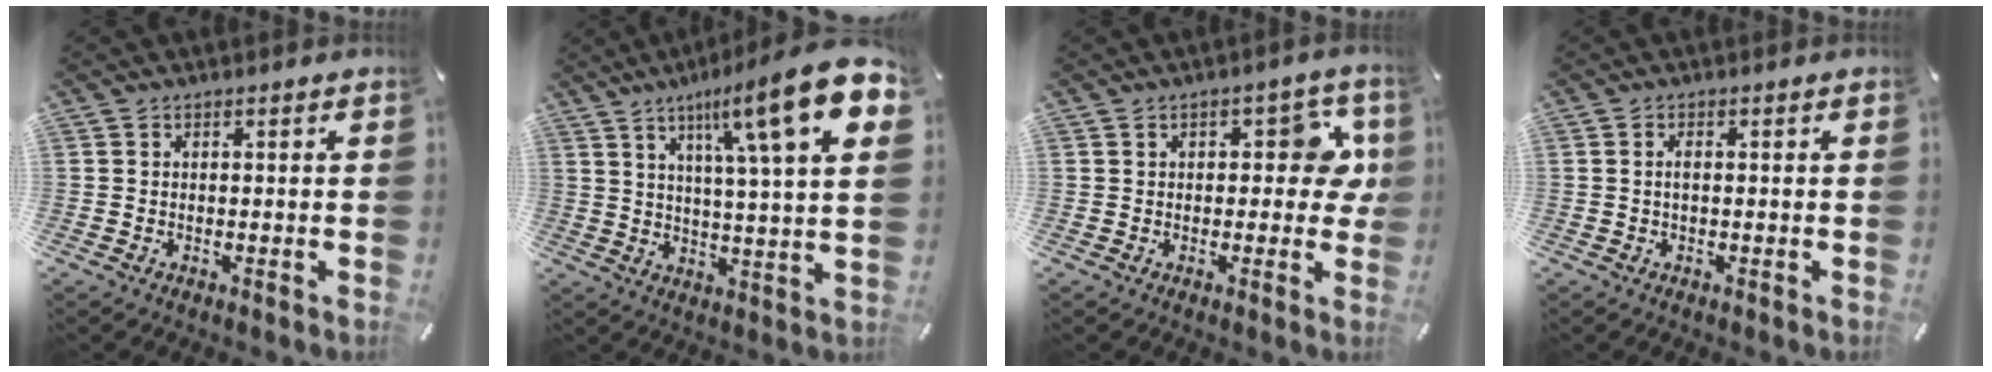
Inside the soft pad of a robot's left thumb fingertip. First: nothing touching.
{"total": 18.4, "force": [9.3, 2.6, 15.6], "torque": [-0.247, -0.044, 0.132]}
{"total": 8.5, "force": [1.6, 4.6, 7.0], "torque": [-0.085, -0.002, 0.020]}
{"total": 1.1, "force": [-0.1, 0.4, 1.0], "torque": [-0.022, 0.001, -0.002]}